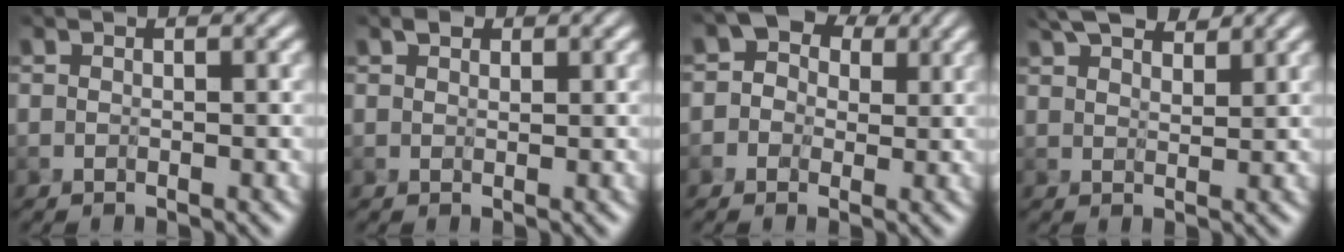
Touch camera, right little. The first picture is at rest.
{"total": 0.9, "force": [0.7, 0.5, 0.3], "torque": [-0.006, 0.002, 0.014]}
{"total": 4.0, "force": [1.2, 3.2, 2.1], "torque": [-0.016, 0.010, -0.006]}
{"total": 5.0, "force": [4.0, 1.6, 2.4], "torque": [-0.044, 0.014, 0.068]}